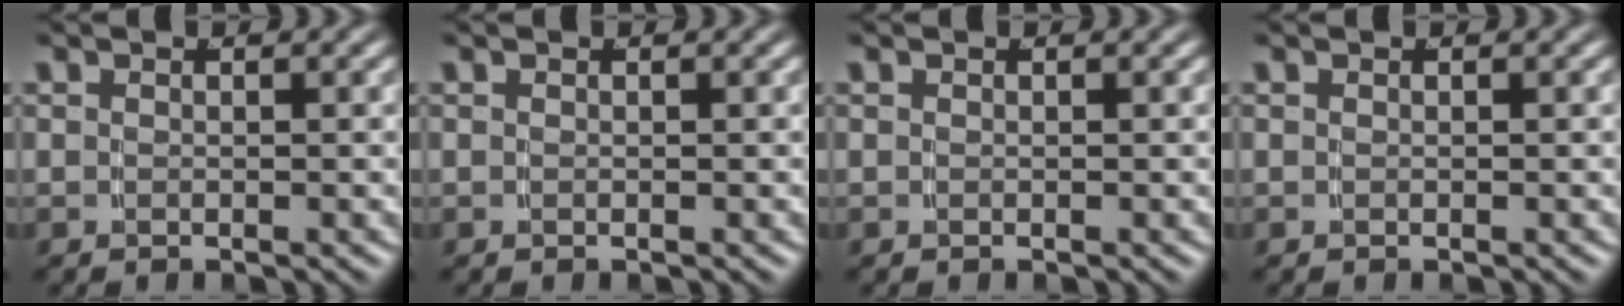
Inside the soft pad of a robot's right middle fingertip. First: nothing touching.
{"total": 0.0}
{"total": 0.0}
{"total": 0.0}